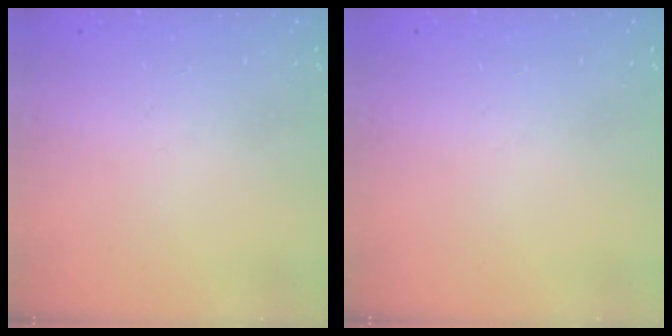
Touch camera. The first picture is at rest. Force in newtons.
{"total": 0.0}